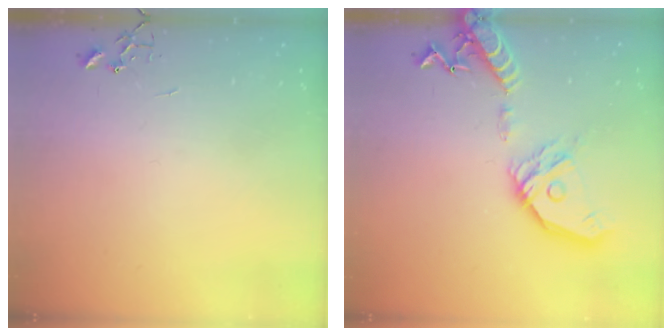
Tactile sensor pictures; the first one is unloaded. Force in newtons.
{"total": 20.0, "press": 19.7, "slide": 3.5}